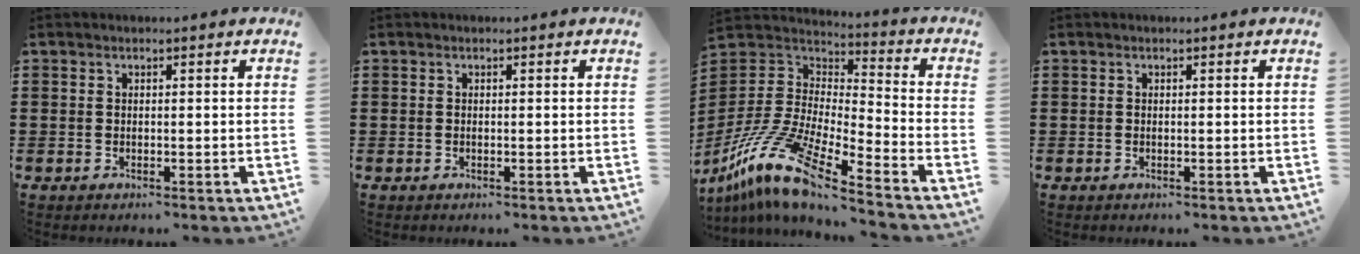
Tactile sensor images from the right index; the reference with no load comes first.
{"total": 0.0}
{"total": 13.5, "force": [-10.2, 2.4, 8.4], "torque": [-0.197, 0.011, -0.208]}
{"total": 0.0}